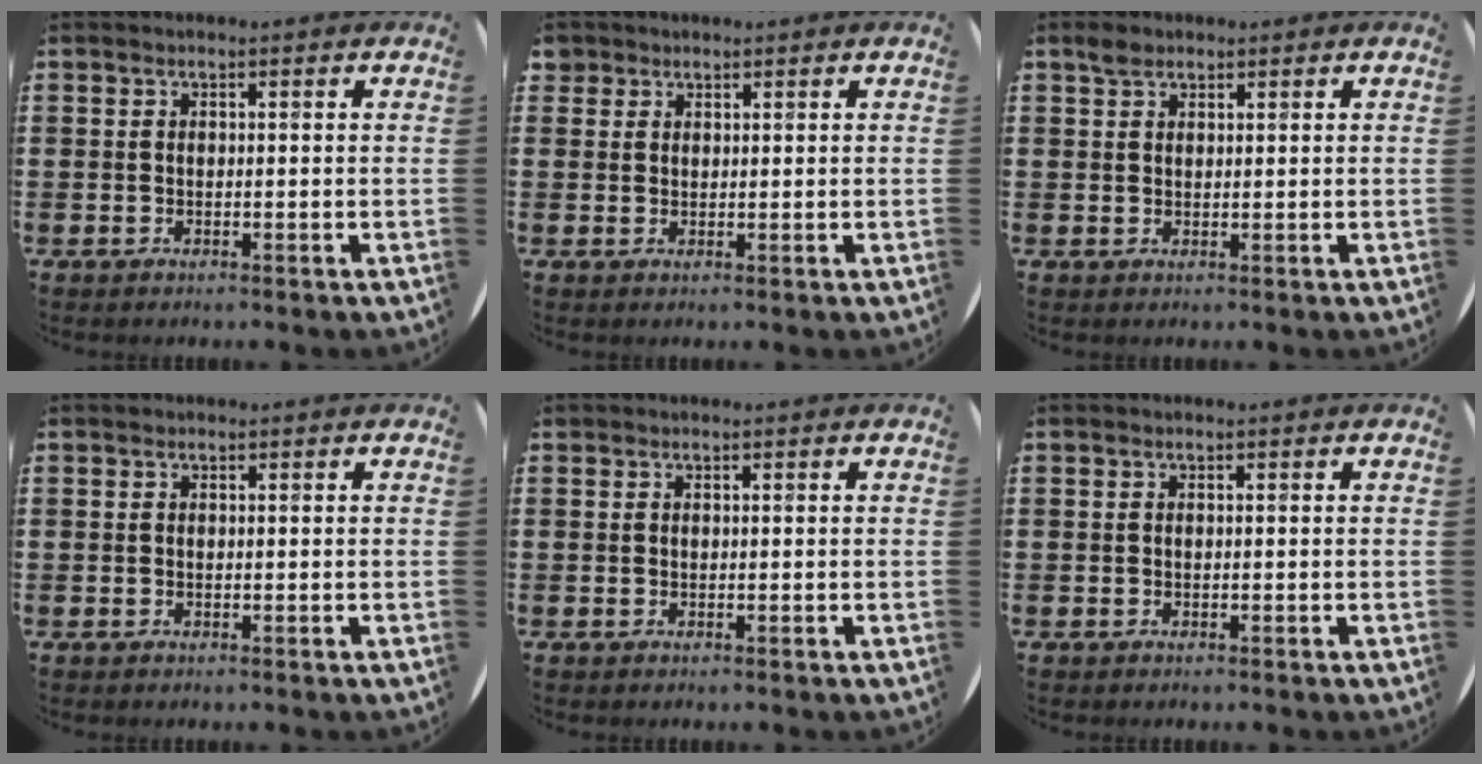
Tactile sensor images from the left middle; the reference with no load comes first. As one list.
[{"total": 1.7, "force": [1.4, 0.9, 0.0], "torque": [-0.003, 0.005, 0.028]}, {"total": 1.7, "force": [1.4, 0.9, 0.5], "torque": [-0.003, 0.001, 0.024]}, {"total": 0.0}, {"total": 0.0}, {"total": 0.0}]